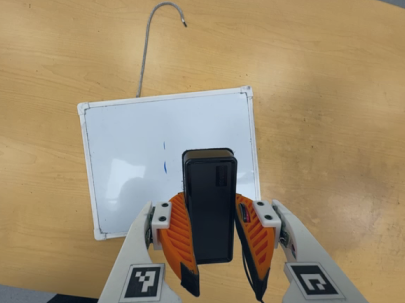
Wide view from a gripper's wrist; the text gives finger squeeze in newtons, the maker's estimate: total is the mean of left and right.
{"total": 7.1, "left": 6.6, "right": 7.6}